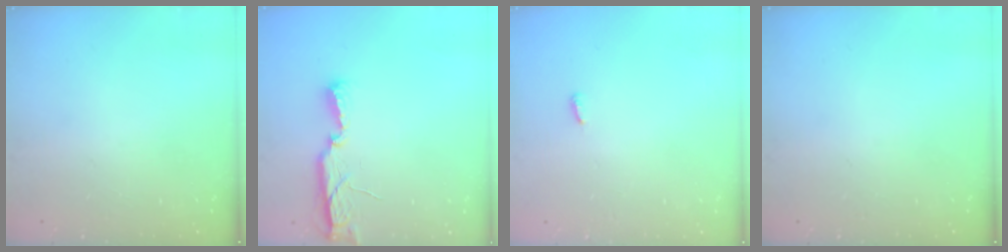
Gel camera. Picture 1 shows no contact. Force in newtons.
{"total": 9.0, "press": 7.8, "slide": 4.5}
{"total": 2.6, "press": 2.6, "slide": 0.2}
{"total": 0.0}